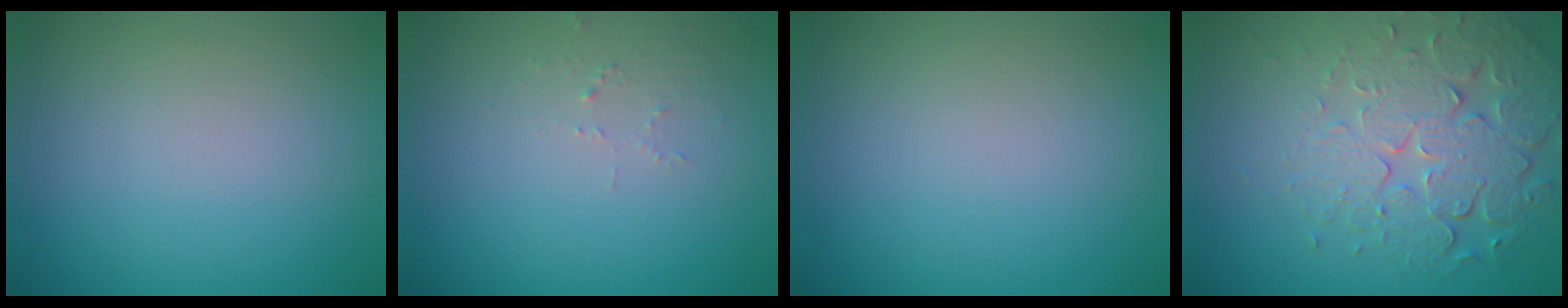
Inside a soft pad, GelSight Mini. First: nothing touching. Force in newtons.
{"total": 1.1, "press": 1.1, "slide": 0.1}
{"total": 0.0}
{"total": 6.8, "press": 5.1, "slide": 4.5}